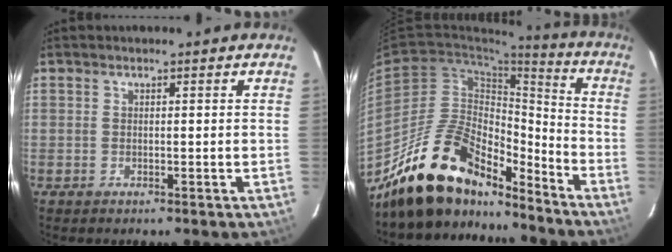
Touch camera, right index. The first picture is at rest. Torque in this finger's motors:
{"motor_torque": [1.05, -1.09, 0.64, 0.21]}